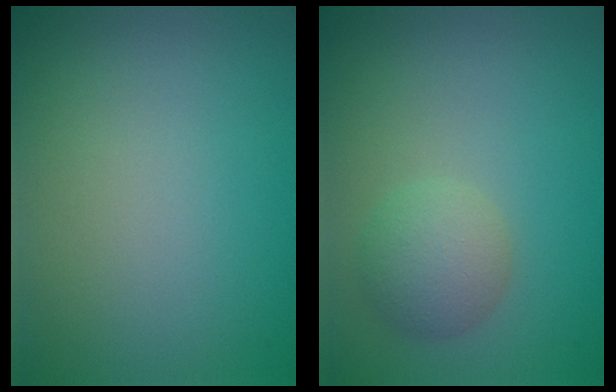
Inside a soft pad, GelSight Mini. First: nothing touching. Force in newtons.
{"total": 2.7, "press": 2.7, "slide": 0.2}